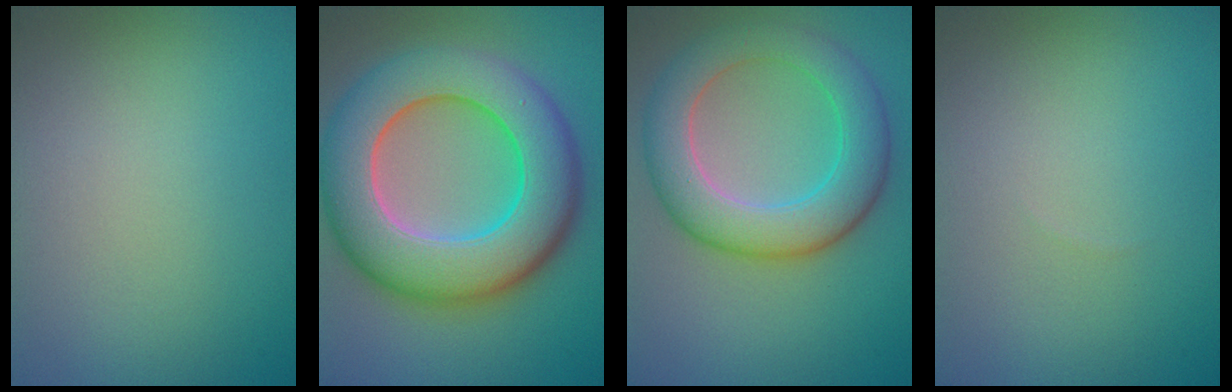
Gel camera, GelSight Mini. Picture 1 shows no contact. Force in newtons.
{"total": 12.4, "press": 12.4, "slide": 0.9}
{"total": 7.3, "press": 7.3, "slide": 0.2}
{"total": 0.0}